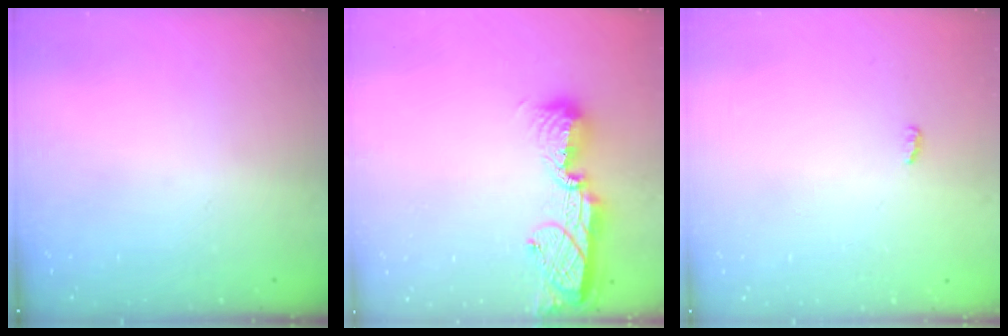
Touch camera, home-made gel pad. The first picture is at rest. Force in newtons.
{"total": 11.5, "press": 11.5, "slide": 0.7}
{"total": 2.9, "press": 2.6, "slide": 1.3}